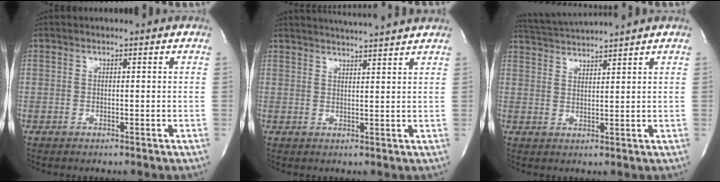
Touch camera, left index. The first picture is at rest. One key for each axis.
{"total": 9.0, "fx": 8.5, "fy": -0.7, "fz": 2.9, "tx": -0.054, "ty": 0.015, "tz": 0.113}
{"total": 6.5, "fx": 6.2, "fy": -1.5, "fz": 1.1, "tx": -0.029, "ty": 0.012, "tz": 0.111}